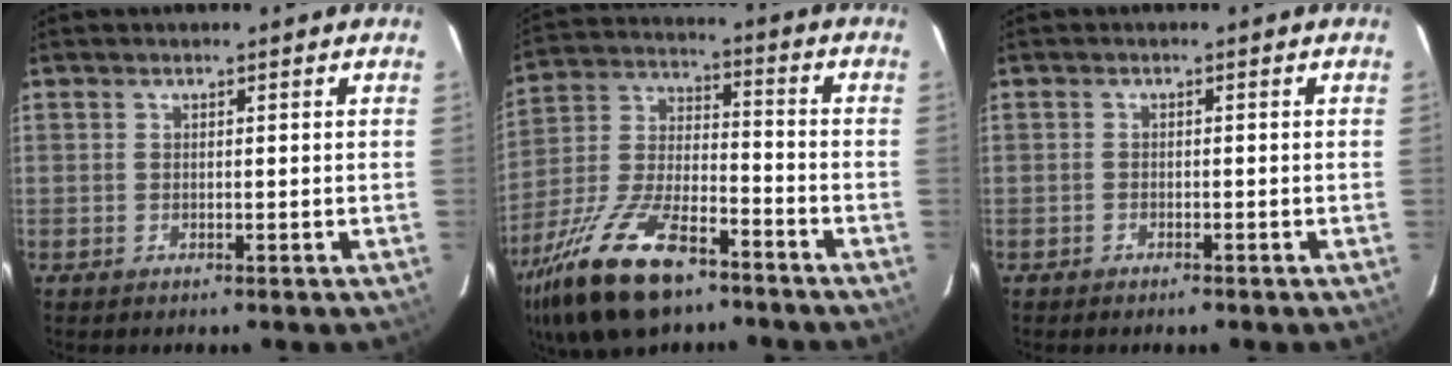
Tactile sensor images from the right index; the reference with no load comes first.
{"total": 21.2, "force": [-13.9, 8.3, 13.8], "torque": [-0.293, -0.025, -0.250]}
{"total": 1.1, "force": [-1.0, 0.5, 0.3], "torque": [-0.013, 0.004, -0.017]}